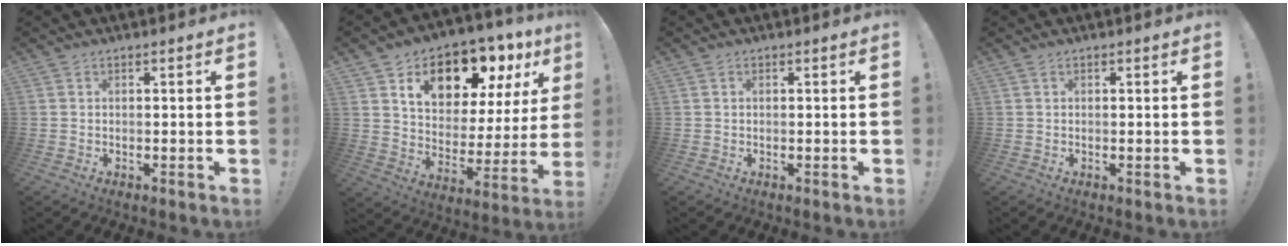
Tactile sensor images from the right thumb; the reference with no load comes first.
{"total": 14.9, "force": [10.4, 7.5, 7.7], "torque": [-0.115, -0.077, 0.182]}
{"total": 0.0}
{"total": 0.0}